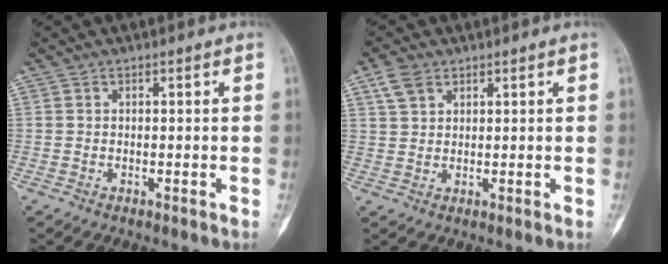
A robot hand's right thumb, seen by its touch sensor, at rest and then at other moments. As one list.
[{"total": 4.1, "force": [2.4, 2.6, 2.2], "torque": [-0.039, 0.000, 0.052]}]